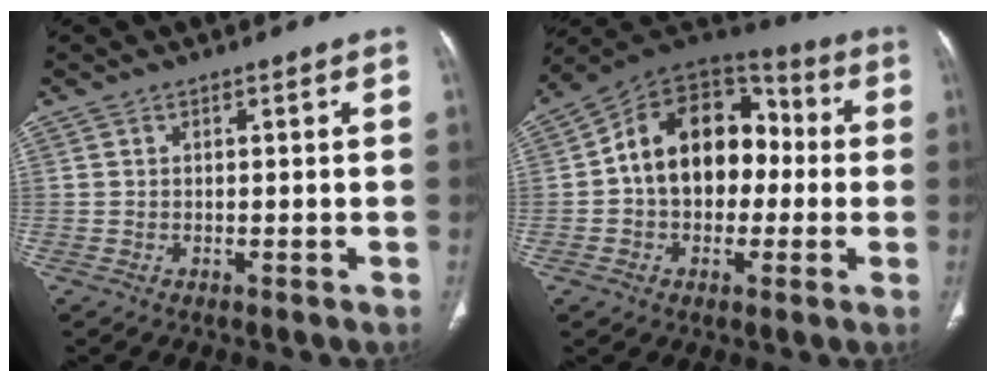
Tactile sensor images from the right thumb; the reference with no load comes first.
{"total": 17.5, "force": [-0.1, 12.7, 12.1], "torque": [-0.150, 0.050, -0.013]}